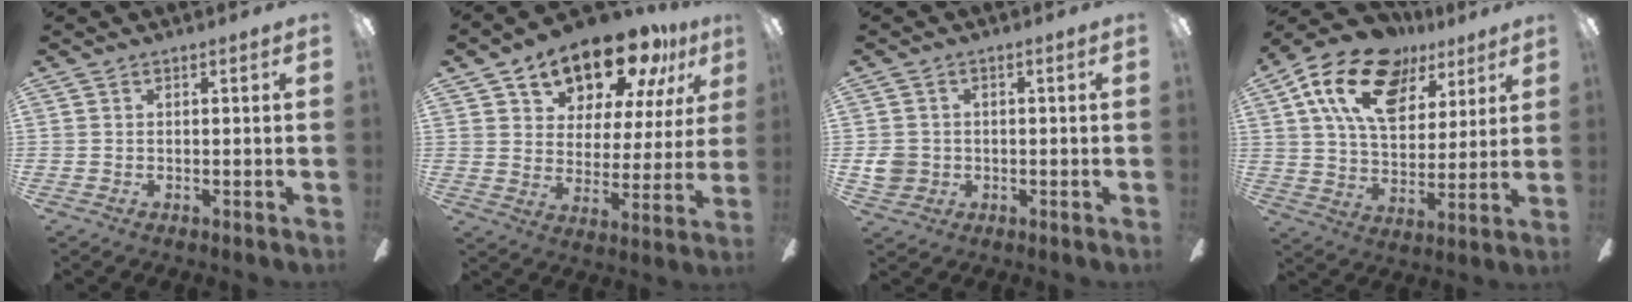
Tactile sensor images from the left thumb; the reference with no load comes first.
{"total": 16.2, "force": [13.0, 7.2, 6.5], "torque": [-0.120, -0.084, 0.230]}
{"total": 4.6, "force": [-0.4, 4.4, 1.5], "torque": [-0.037, 0.005, -0.007]}
{"total": 20.2, "force": [11.1, 12.0, 11.8], "torque": [-0.198, -0.036, 0.198]}